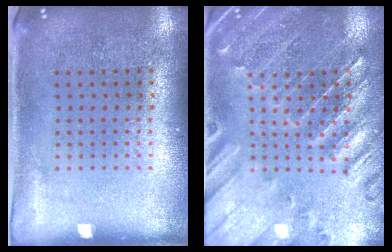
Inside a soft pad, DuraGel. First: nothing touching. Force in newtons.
{"total": 1.0, "press": 0.9, "slide": 0.3}